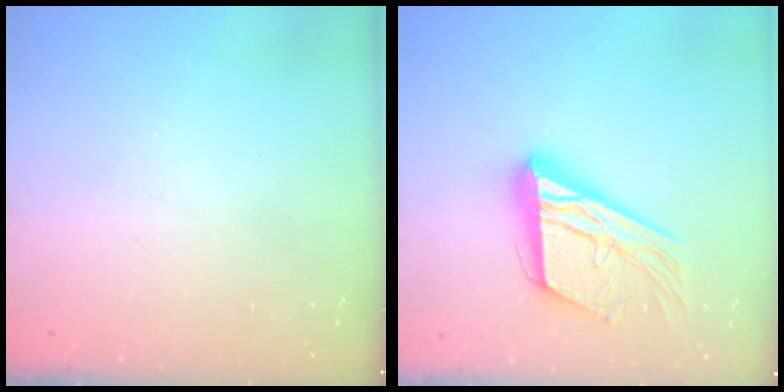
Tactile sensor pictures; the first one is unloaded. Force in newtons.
{"total": 19.3, "press": 19.2, "slide": 1.8}